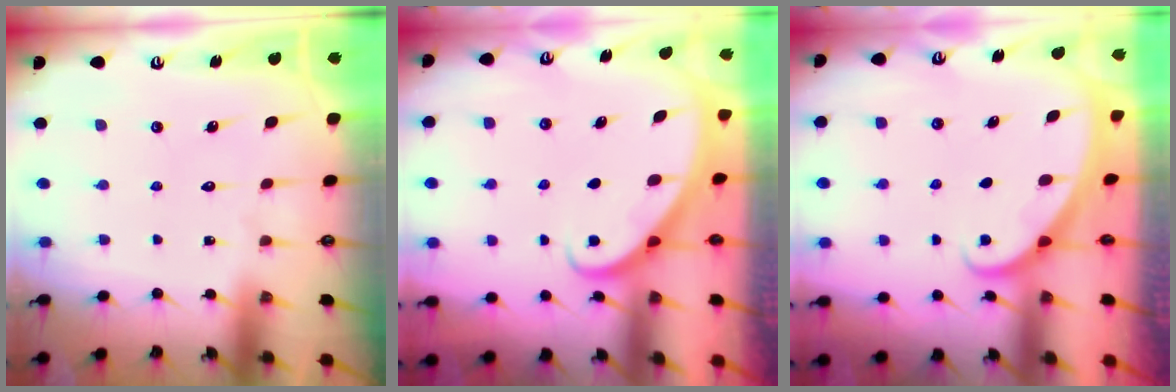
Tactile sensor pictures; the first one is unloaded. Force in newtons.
{"total": 2.7, "press": 2.7, "slide": 0.2}
{"total": 1.6, "press": 1.6, "slide": 0.0}